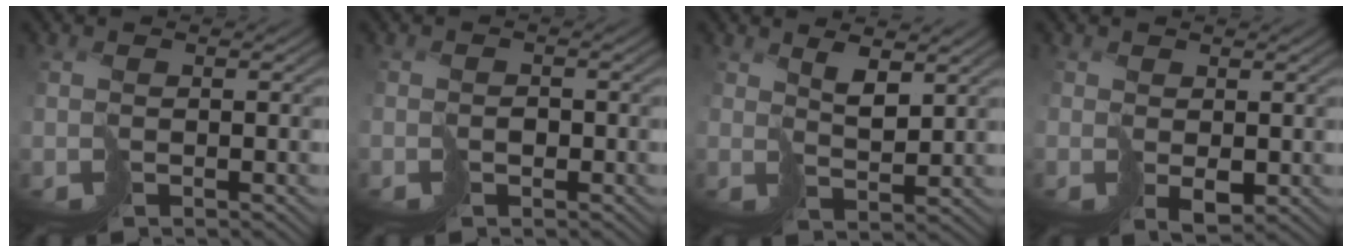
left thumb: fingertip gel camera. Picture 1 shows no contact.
{"total": 1.0, "force": [-0.7, 0.6, -0.3], "torque": [0.013, 0.002, -0.015]}
{"total": 3.5, "force": [3.3, 0.0, 1.1], "torque": [-0.022, 0.006, 0.069]}
{"total": 1.6, "force": [0.8, 1.0, 0.9], "torque": [-0.020, -0.004, 0.022]}